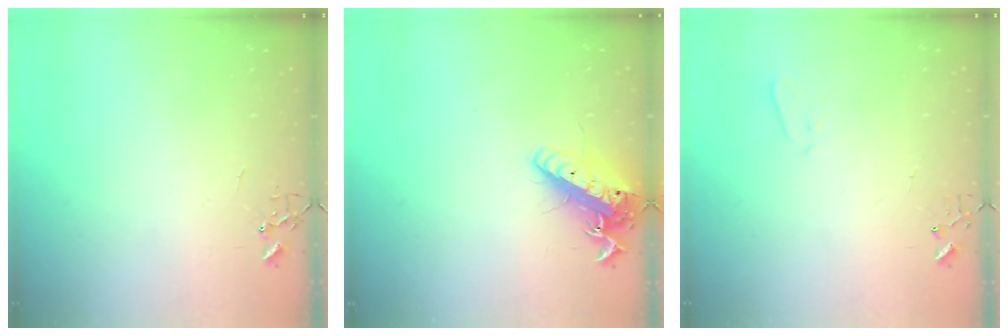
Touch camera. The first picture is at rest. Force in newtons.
{"total": 15.2, "press": 14.9, "slide": 3.0}
{"total": 3.3, "press": 3.2, "slide": 0.6}